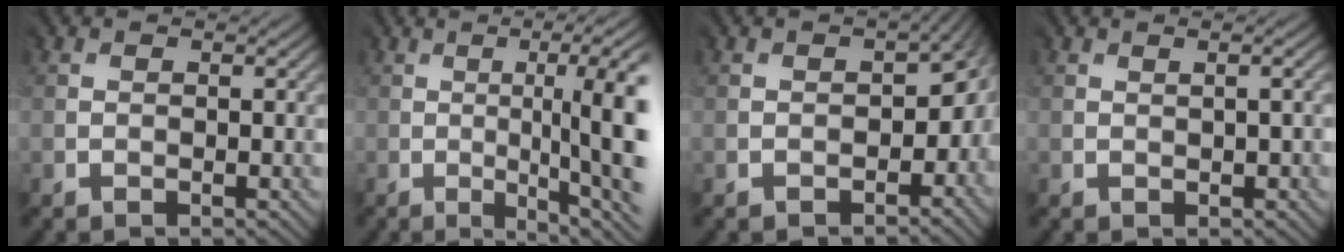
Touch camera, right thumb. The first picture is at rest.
{"total": 13.2, "force": [-0.9, 3.6, 12.7], "torque": [-0.138, 0.010, 0.000]}
{"total": 4.3, "force": [-1.8, 2.8, 2.7], "torque": [-0.020, -0.011, -0.016]}
{"total": 0.7, "force": [0.3, 0.2, 0.6], "torque": [0.000, 0.006, 0.006]}